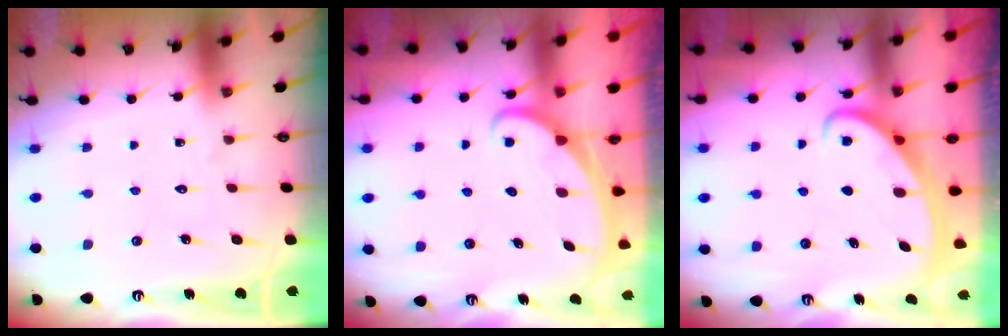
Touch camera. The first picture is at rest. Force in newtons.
{"total": 1.7, "press": 1.7, "slide": 0.1}
{"total": 2.6, "press": 2.6, "slide": 0.3}